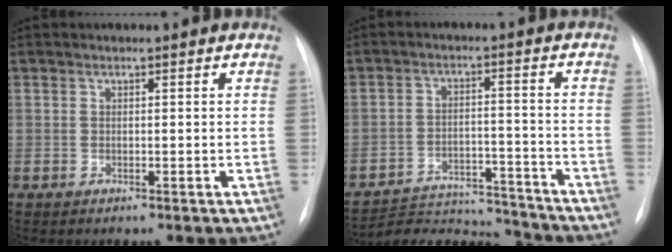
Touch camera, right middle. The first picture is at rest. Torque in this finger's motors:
{"motor_torque": [0.82, -0.89, -0.05, 0.00]}